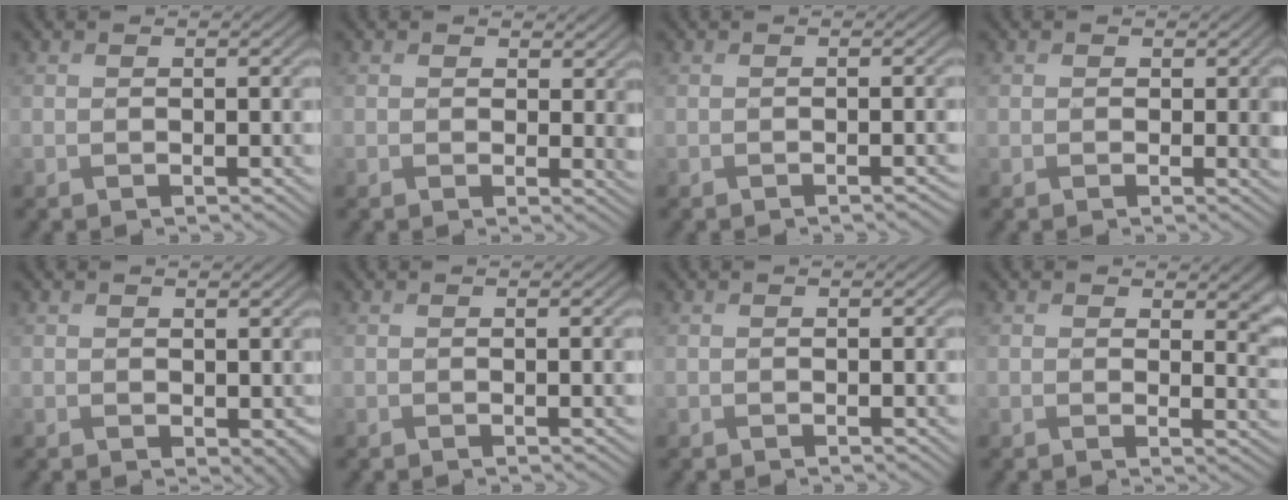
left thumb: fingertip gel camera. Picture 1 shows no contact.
{"total": 2.7, "force": [1.1, 2.0, 1.5], "torque": [-0.028, -0.008, 0.017]}
{"total": 0.6, "force": [-0.4, 0.0, 0.4], "torque": [-0.004, -0.002, -0.009]}
{"total": 1.4, "force": [0.3, 1.2, 0.5], "torque": [-0.013, -0.006, 0.001]}
{"total": 2.2, "force": [0.6, 1.5, 1.5], "torque": [-0.026, -0.006, 0.012]}
{"total": 0.5, "force": [0.3, 0.0, 0.4], "torque": [-0.006, 0.001, 0.004]}
{"total": 0.0}
{"total": 4.2, "force": [2.1, 2.5, 2.7], "torque": [-0.035, -0.015, 0.033]}